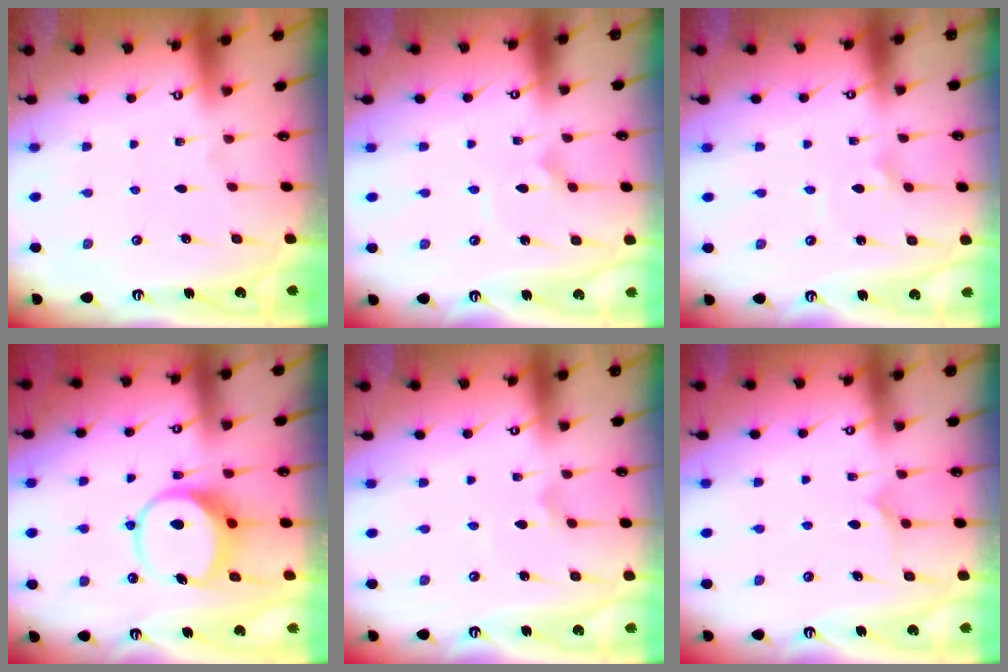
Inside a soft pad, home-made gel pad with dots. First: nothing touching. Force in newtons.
{"total": 2.9, "press": 2.9, "slide": 0.0}
{"total": 1.8, "press": 1.8, "slide": 0.1}
{"total": 8.7, "press": 8.6, "slide": 1.4}
{"total": 2.1, "press": 2.1, "slide": 0.6}
{"total": 6.1, "press": 6.1, "slide": 0.2}